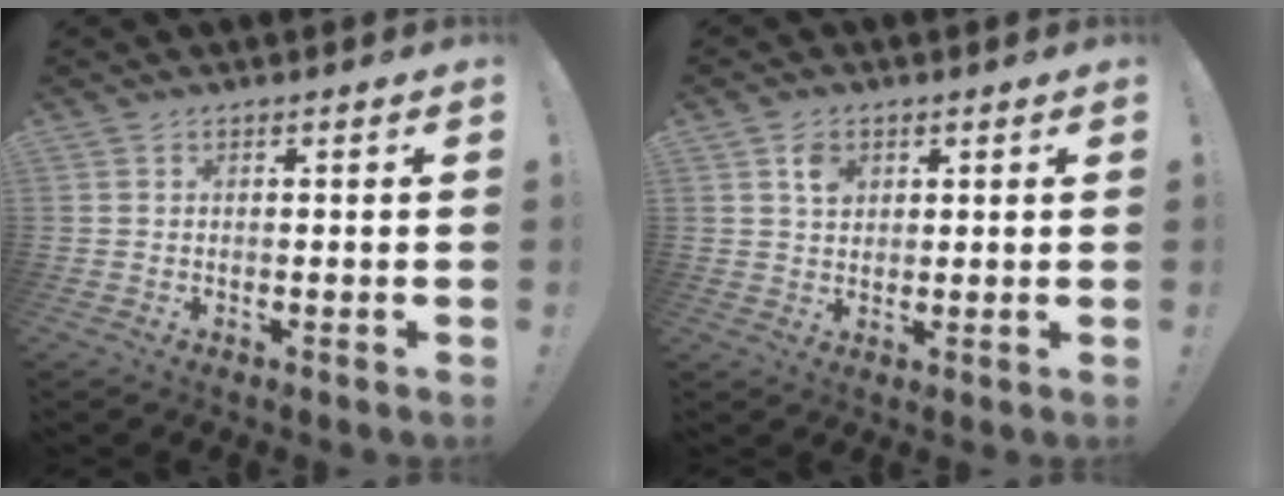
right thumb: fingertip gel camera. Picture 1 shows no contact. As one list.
[{"total": 4.7, "force": [2.1, 3.6, 2.2], "torque": [-0.028, -0.005, 0.036]}]